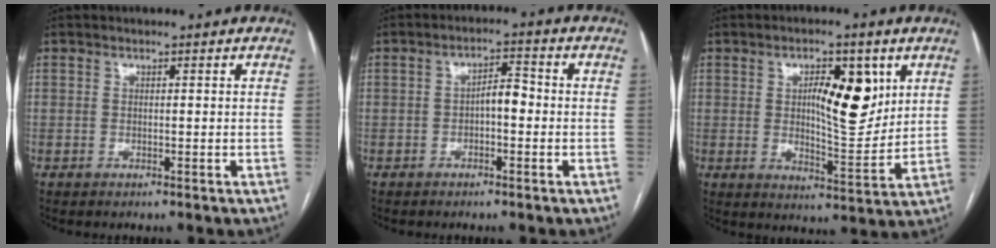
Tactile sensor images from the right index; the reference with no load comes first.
{"total": 3.7, "force": [-0.7, 1.5, 3.3], "torque": [-0.054, 0.016, -0.012]}
{"total": 10.6, "force": [3.4, 3.5, 9.4], "torque": [-0.145, 0.001, 0.057]}